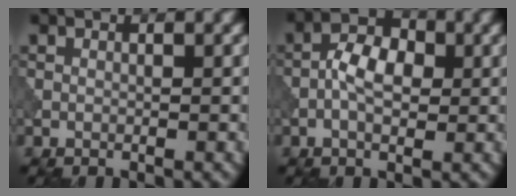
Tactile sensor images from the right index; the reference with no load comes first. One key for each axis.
{"total": 3.8, "fx": -0.7, "fy": 2.1, "fz": 3.1, "tx": -0.059, "ty": 0.006, "tz": -0.018}